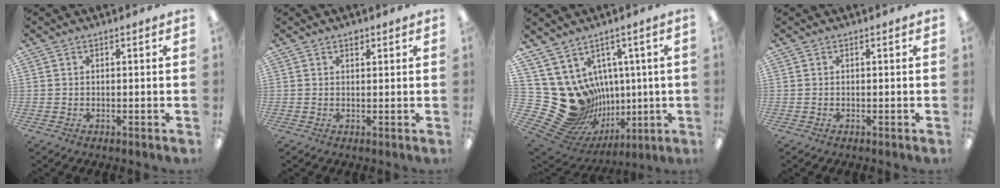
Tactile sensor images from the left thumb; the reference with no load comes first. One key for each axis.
{"total": 1.4, "fx": 1.1, "fy": 0.7, "fz": 0.6, "tx": -0.005, "ty": -0.002, "tz": 0.018}
{"total": 18.9, "fx": -0.8, "fy": 16.9, "fz": 8.4, "tx": -0.196, "ty": -0.044, "tz": 0.032}
{"total": 0.0}